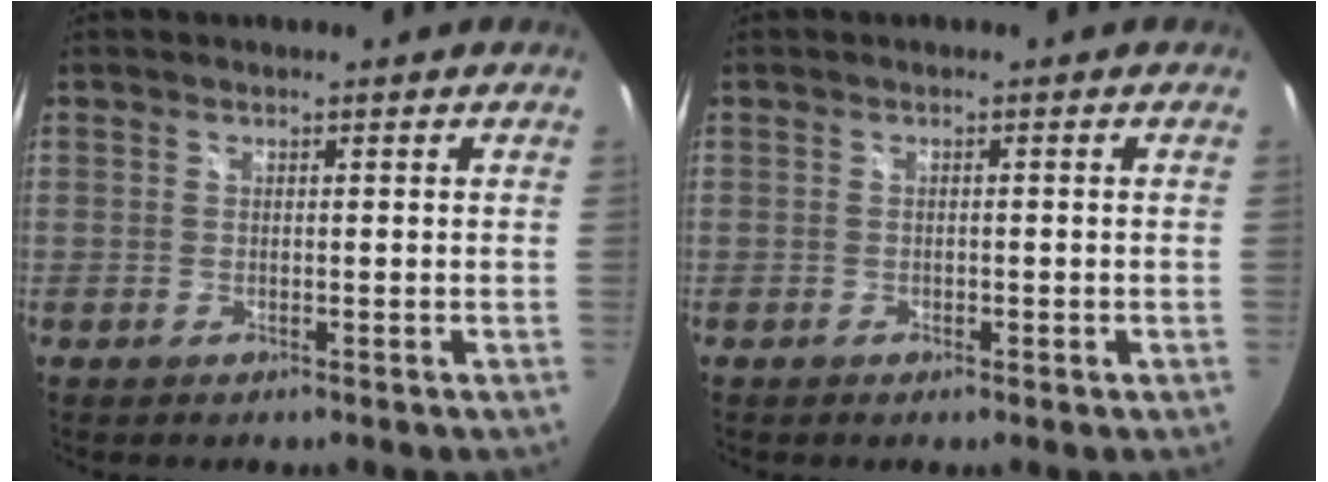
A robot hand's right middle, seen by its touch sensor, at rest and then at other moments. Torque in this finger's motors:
{"motor_torque": [-0.30, -0.09, -0.02, -0.01]}